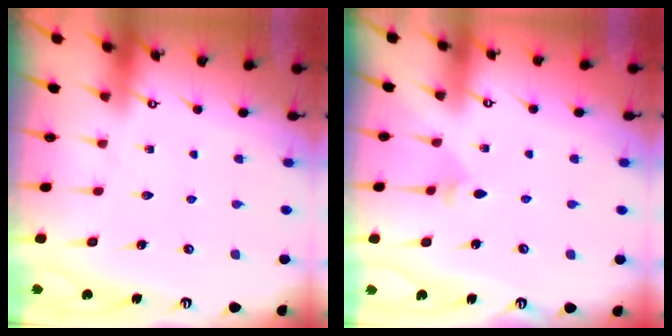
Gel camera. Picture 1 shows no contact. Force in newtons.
{"total": 2.2, "press": 2.1, "slide": 0.6}